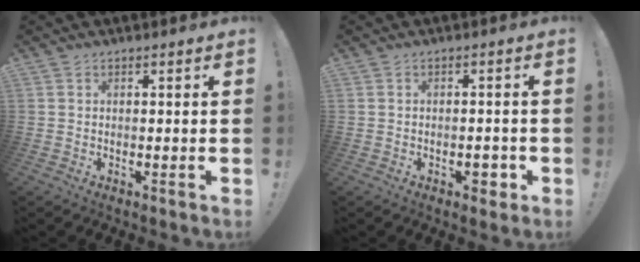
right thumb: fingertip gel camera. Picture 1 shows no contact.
{"total": 2.8, "force": [-1.2, 1.6, 1.9], "torque": [-0.018, 0.002, -0.022]}